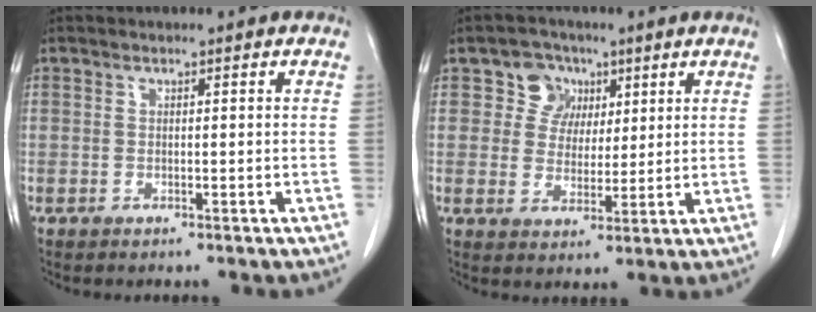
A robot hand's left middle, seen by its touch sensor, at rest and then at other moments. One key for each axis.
{"total": 5.6, "fx": 2.5, "fy": 4.9, "fz": 1.2, "tx": -0.017, "ty": 0.018, "tz": 0.045}